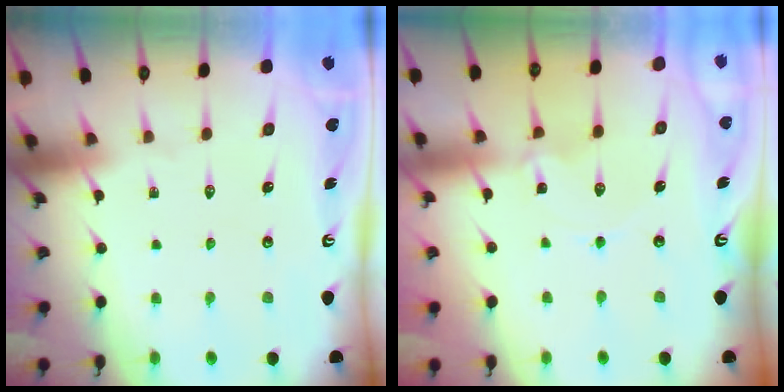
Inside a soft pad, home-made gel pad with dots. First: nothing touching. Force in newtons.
{"total": 0.8, "press": 0.8, "slide": 0.0}